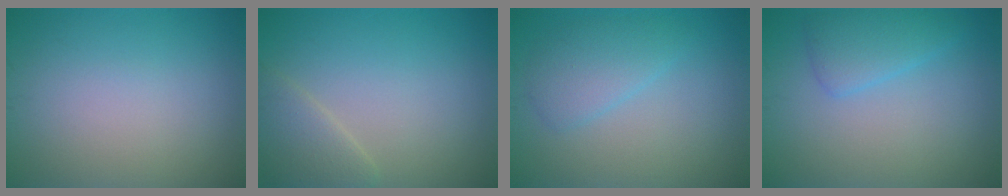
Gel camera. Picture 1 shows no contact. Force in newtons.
{"total": 2.5, "press": 2.5, "slide": 0.2}
{"total": 2.7, "press": 2.7, "slide": 0.2}
{"total": 2.7, "press": 2.6, "slide": 0.3}